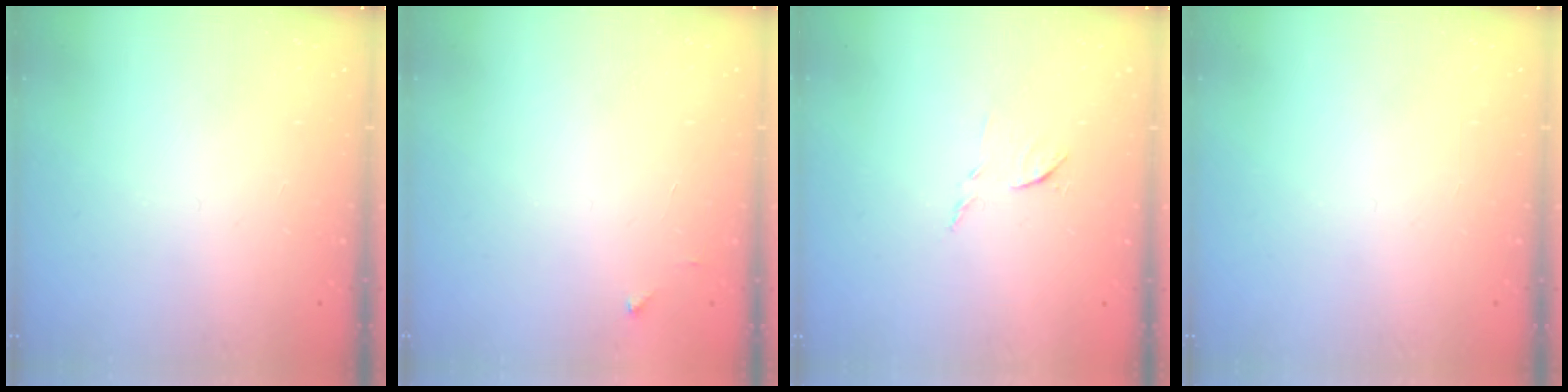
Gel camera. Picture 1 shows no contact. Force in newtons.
{"total": 2.0, "press": 2.0, "slide": 0.2}
{"total": 6.7, "press": 6.7, "slide": 0.3}
{"total": 0.0}